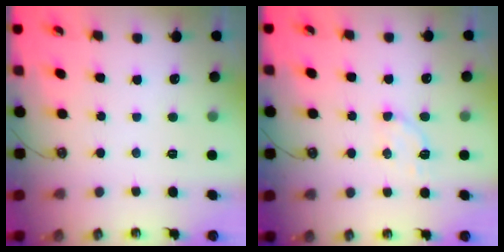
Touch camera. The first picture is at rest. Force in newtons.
{"total": 5.5, "press": 5.4, "slide": 1.3}